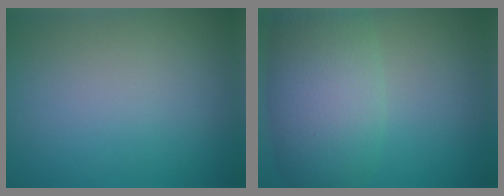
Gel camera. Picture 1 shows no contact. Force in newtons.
{"total": 7.6, "press": 7.6, "slide": 0.2}